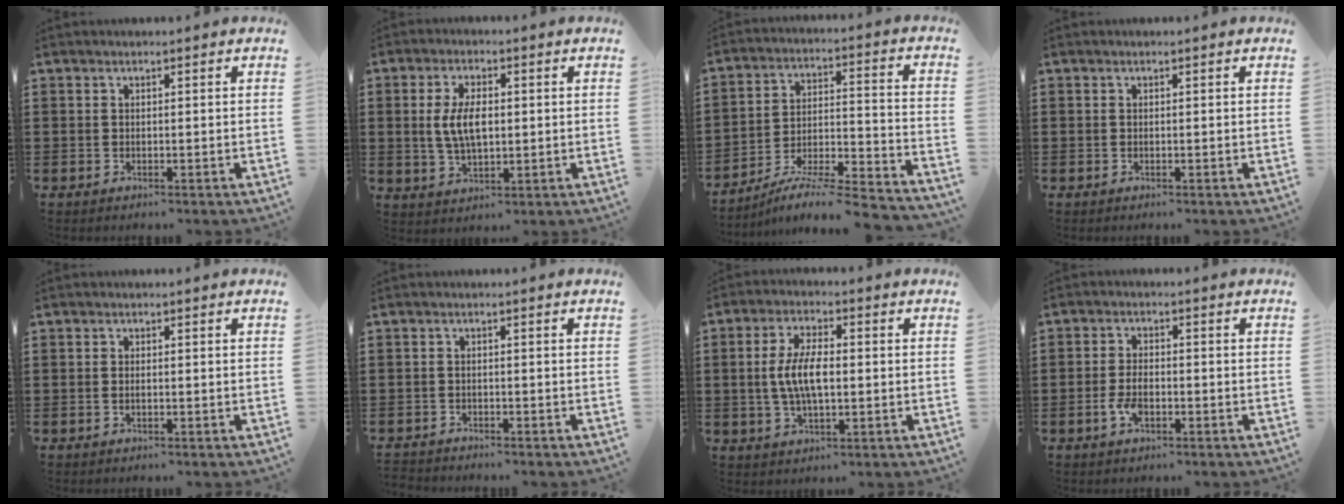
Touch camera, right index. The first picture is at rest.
{"total": 6.3, "force": [0.4, 3.0, 5.5], "torque": [-0.113, 0.001, -0.001]}
{"total": 7.2, "force": [-6.6, 0.0, 2.9], "torque": [-0.045, -0.008, -0.133]}
{"total": 0.0}
{"total": 0.8, "force": [-0.2, 0.1, 0.8], "torque": [-0.017, -0.006, -0.001]}
{"total": 1.7, "force": [-1.7, 0.0, -0.2], "torque": [-0.001, 0.000, -0.037]}
{"total": 6.9, "force": [-0.2, 2.8, 6.3], "torque": [-0.144, -0.001, -0.012]}
{"total": 3.7, "force": [-1.4, 1.6, 3.0], "torque": [-0.066, -0.004, -0.027]}